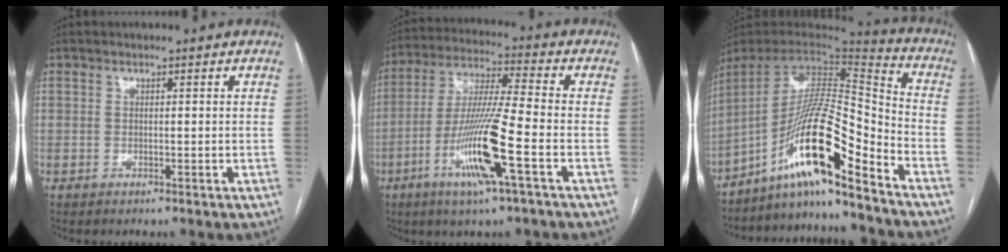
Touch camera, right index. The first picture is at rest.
{"total": 13.5, "force": [-5.3, -0.4, 12.4], "torque": [-0.251, -0.014, -0.103]}
{"total": 17.0, "force": [-11.3, -0.1, 12.7], "torque": [-0.232, 0.017, -0.201]}